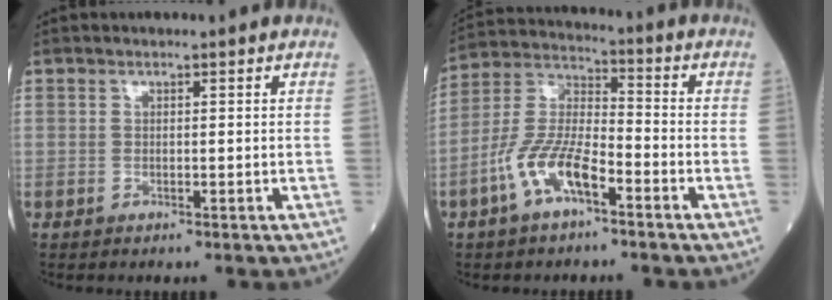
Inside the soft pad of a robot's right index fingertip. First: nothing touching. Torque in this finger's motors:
{"motor_torque": [1.31, -0.65, 0.53, 0.10]}